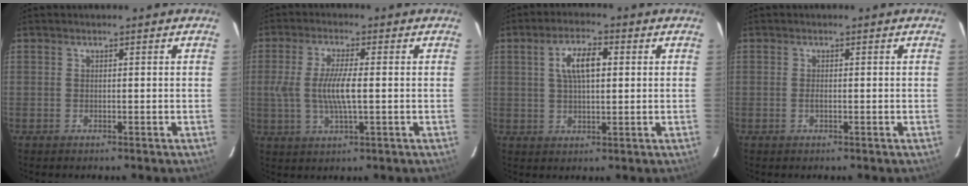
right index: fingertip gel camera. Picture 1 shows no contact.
{"total": 7.7, "force": [-0.4, 1.5, 7.5], "torque": [-0.148, -0.005, -0.007]}
{"total": 6.7, "force": [1.7, 2.7, 5.9], "torque": [-0.109, 0.012, 0.033]}
{"total": 0.6, "force": [-0.2, 0.1, 0.6], "torque": [-0.012, 0.000, -0.005]}